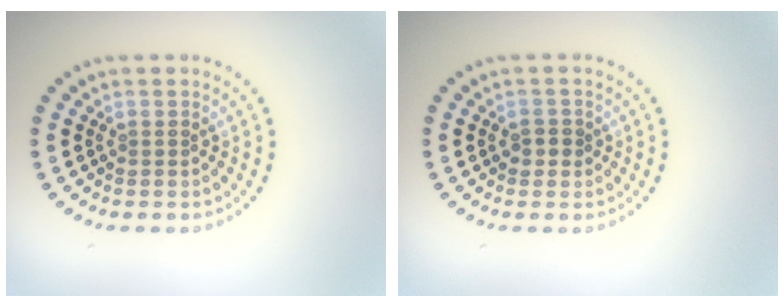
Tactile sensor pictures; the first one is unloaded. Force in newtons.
{"total": 1.3, "press": 1.2, "slide": 0.5}